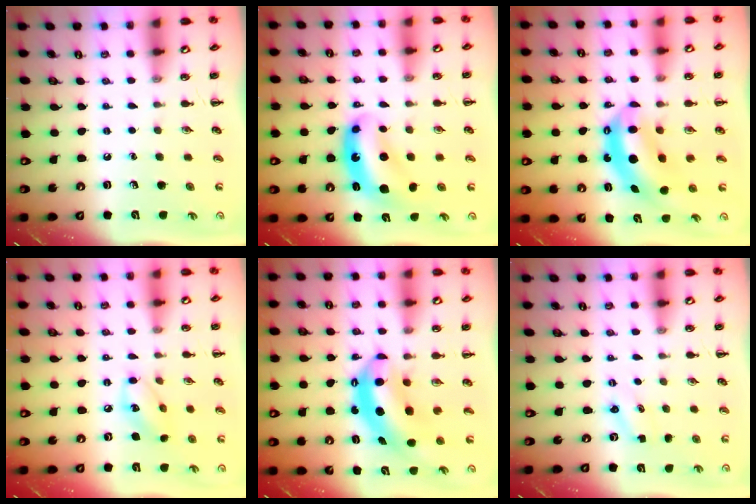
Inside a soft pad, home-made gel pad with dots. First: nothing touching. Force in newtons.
{"total": 8.2, "press": 7.9, "slide": 2.2}
{"total": 7.4, "press": 7.1, "slide": 2.0}
{"total": 8.8, "press": 8.8, "slide": 0.5}
{"total": 7.1, "press": 6.9, "slide": 1.8}
{"total": 1.8, "press": 1.7, "slide": 0.5}